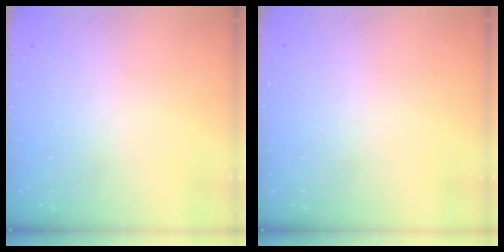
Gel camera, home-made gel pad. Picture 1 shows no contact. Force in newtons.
{"total": 0.0}